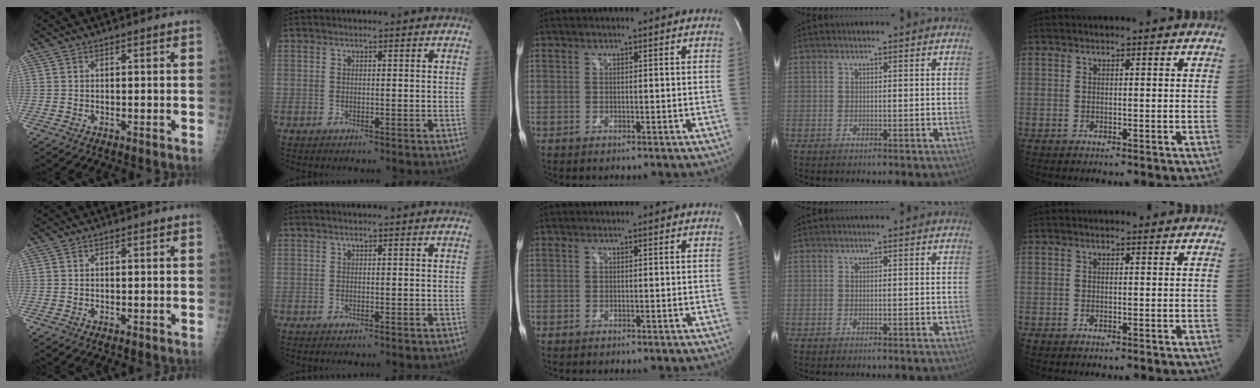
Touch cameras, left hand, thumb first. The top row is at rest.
{}